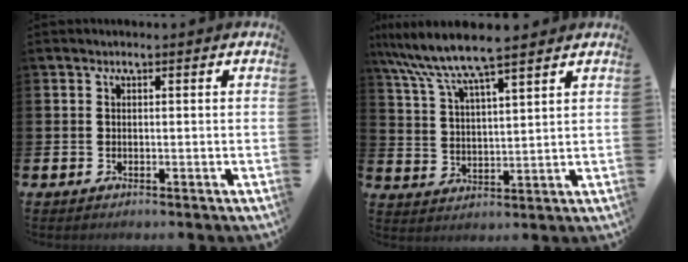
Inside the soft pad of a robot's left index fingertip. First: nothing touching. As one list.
[{"total": 8.4, "force": [7.5, 0.7, 3.5], "torque": [-0.098, -0.029, 0.134]}]